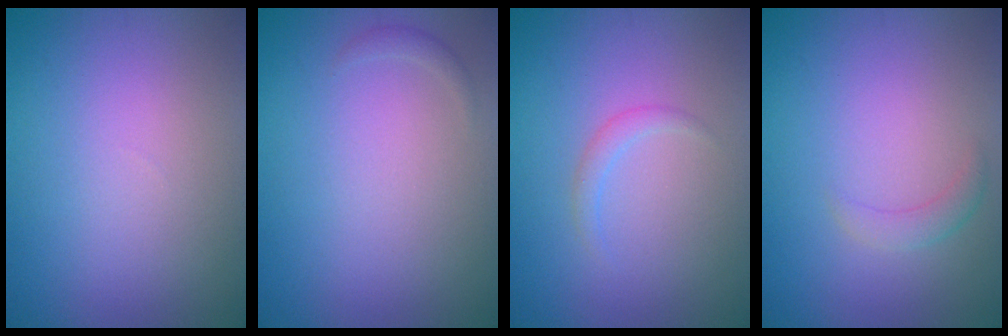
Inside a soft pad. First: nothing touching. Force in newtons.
{"total": 0.6, "press": 0.6, "slide": 0.0}
{"total": 1.1, "press": 1.1, "slide": 0.0}
{"total": 1.3, "press": 1.3, "slide": 0.1}